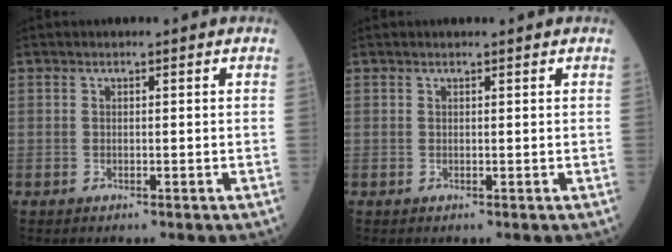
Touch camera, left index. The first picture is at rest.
{"total": 0.9, "force": [0.8, 0.0, 0.3], "torque": [-0.007, 0.008, 0.014]}